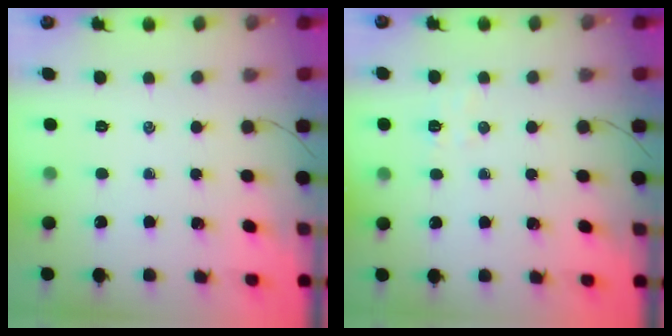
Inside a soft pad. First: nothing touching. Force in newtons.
{"total": 3.7, "press": 3.6, "slide": 0.9}